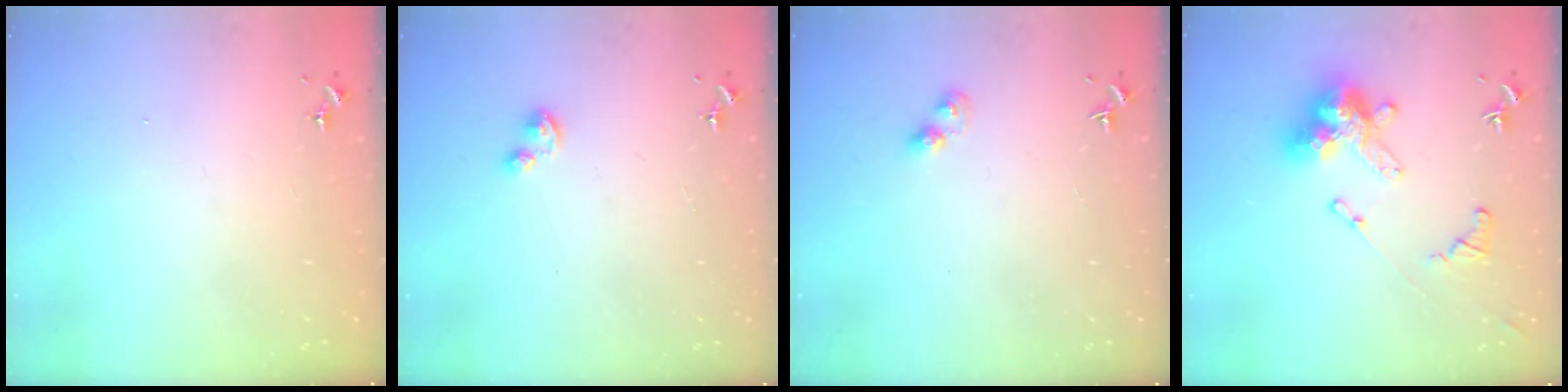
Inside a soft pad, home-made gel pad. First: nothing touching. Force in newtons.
{"total": 1.9, "press": 1.9, "slide": 0.3}
{"total": 3.3, "press": 3.2, "slide": 0.5}
{"total": 16.1, "press": 16.0, "slide": 1.6}